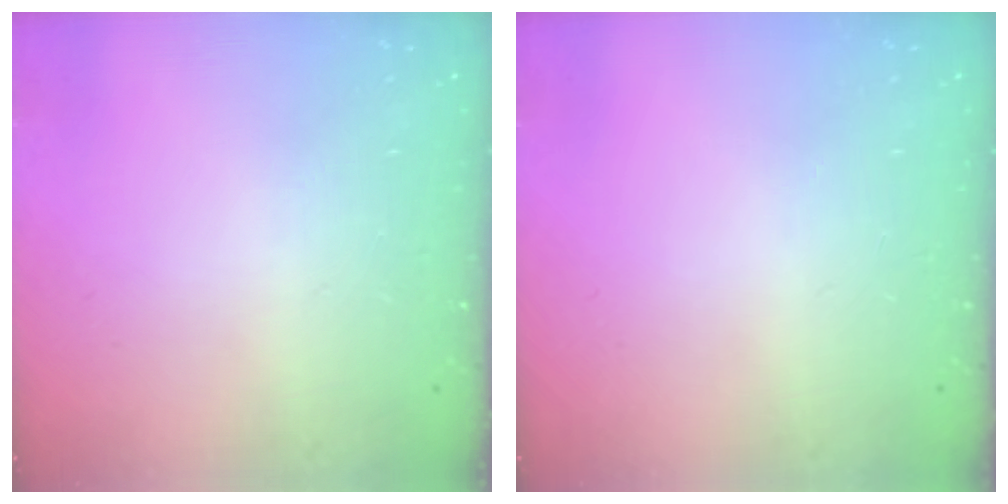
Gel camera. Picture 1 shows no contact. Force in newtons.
{"total": 0.0}